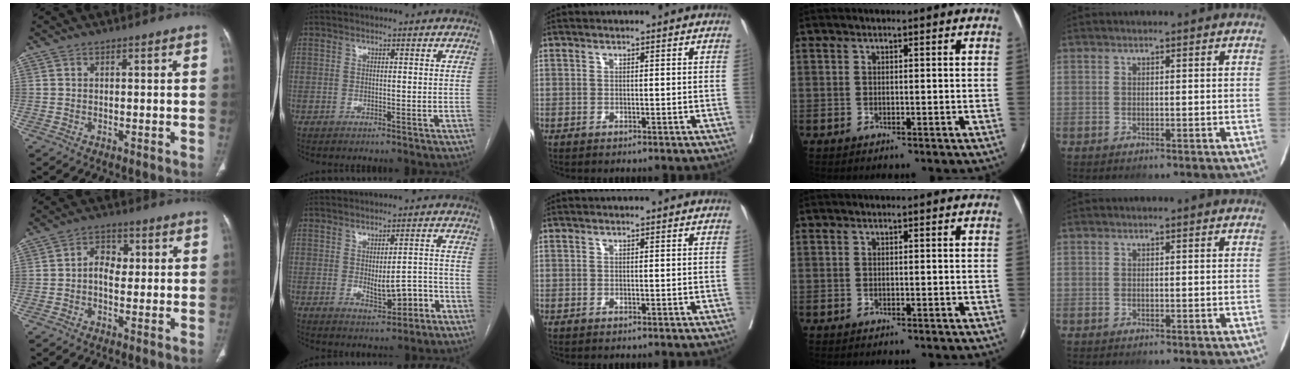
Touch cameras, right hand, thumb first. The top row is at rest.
{"thumb": {"total": 5.1, "force": [0.1, 3.7, 3.5], "torque": [-0.037, 0.015, -0.005]}, "index": {"total": 5.5, "force": [-1.8, 2.1, 4.7], "torque": [-0.063, 0.005, -0.015]}}